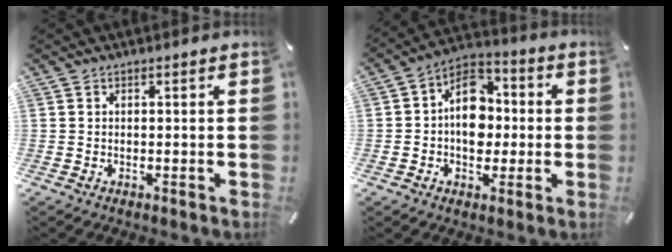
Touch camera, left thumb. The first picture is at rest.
{"total": 11.7, "force": [-0.9, 9.0, 7.4], "torque": [-0.118, 0.015, -0.015]}